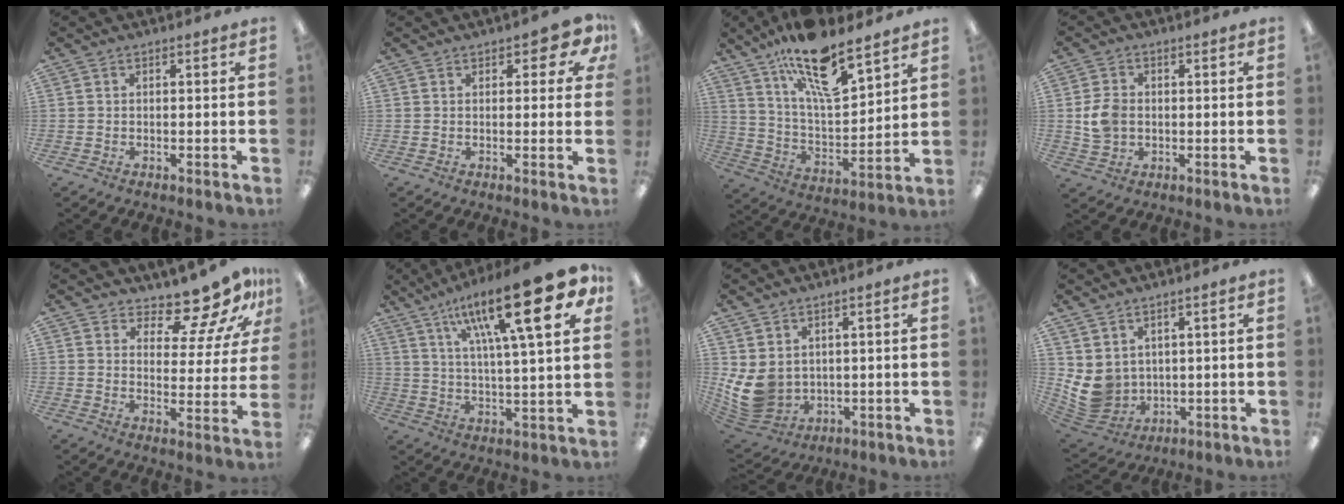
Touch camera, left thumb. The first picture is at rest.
{"total": 4.9, "force": [2.5, 2.6, 3.3], "torque": [-0.035, -0.004, 0.042]}
{"total": 18.9, "force": [13.4, 6.6, 11.6], "torque": [-0.197, -0.076, 0.228]}
{"total": 6.3, "force": [0.1, 5.0, 3.9], "torque": [-0.078, 0.006, 0.003]}
{"total": 12.6, "force": [11.0, 3.9, 4.9], "torque": [-0.079, -0.090, 0.192]}
{"total": 23.3, "force": [12.6, 5.5, 18.8], "torque": [-0.289, -0.065, 0.190]}
{"total": 8.9, "force": [1.9, 6.9, 5.3], "torque": [-0.148, -0.022, 0.041]}
{"total": 7.8, "force": [2.6, 6.5, 3.5], "torque": [-0.111, -0.023, 0.058]}